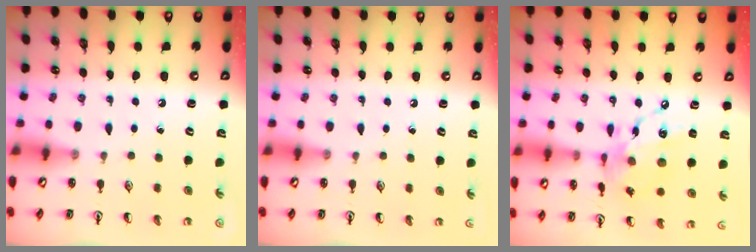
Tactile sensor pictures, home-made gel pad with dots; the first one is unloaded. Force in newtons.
{"total": 0.0}
{"total": 14.1, "press": 14.0, "slide": 1.1}